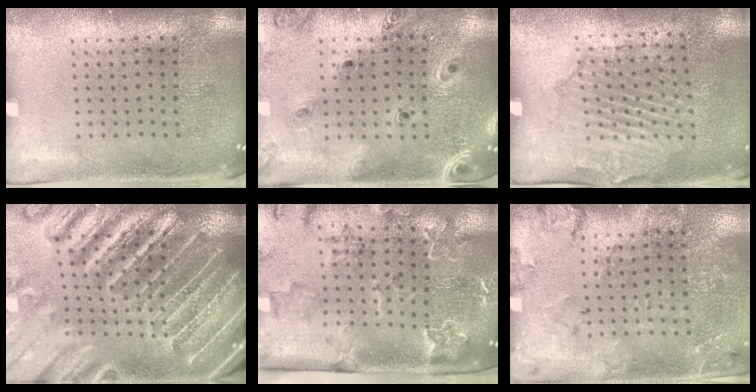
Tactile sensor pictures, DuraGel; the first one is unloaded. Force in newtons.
{"total": 1.3, "press": 1.3, "slide": 0.2}
{"total": 1.5, "press": 1.5, "slide": 0.4}
{"total": 4.3, "press": 4.0, "slide": 1.3}
{"total": 2.3, "press": 2.3, "slide": 0.2}
{"total": 1.7, "press": 1.6, "slide": 0.5}